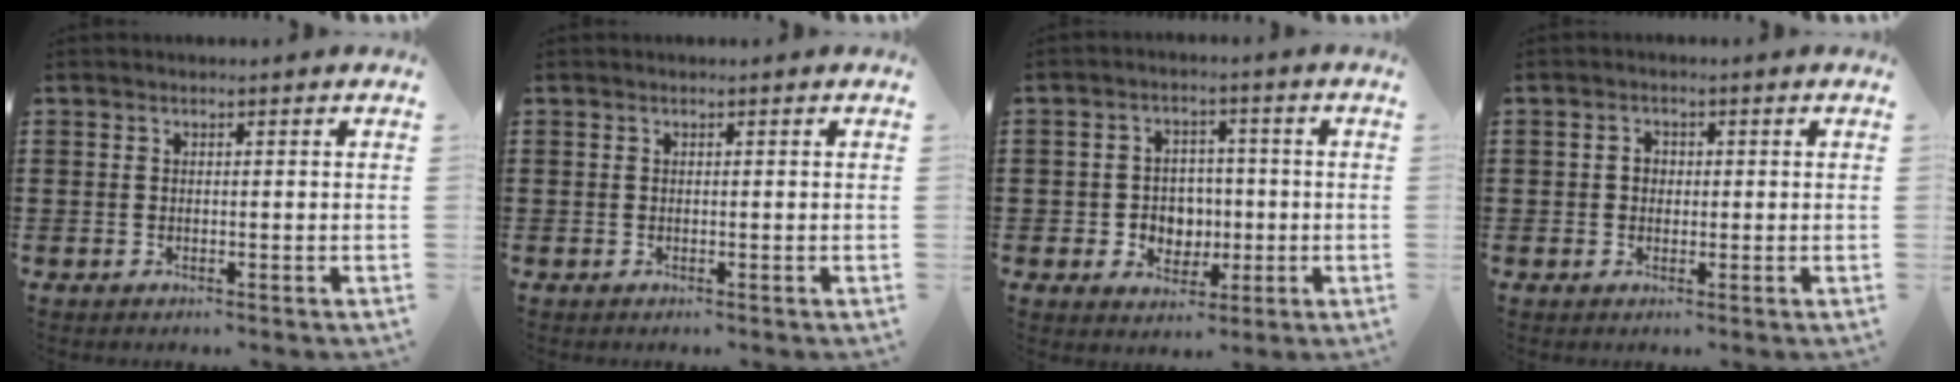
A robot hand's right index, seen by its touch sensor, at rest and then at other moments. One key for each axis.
{"total": 0.0}
{"total": 4.7, "fx": -0.6, "fy": 4.4, "fz": 1.7, "tx": -0.031, "ty": 0.004, "tz": -0.016}
{"total": 1.9, "fx": 0.0, "fy": 1.6, "fz": 1.1, "tx": -0.025, "ty": 0.006, "tz": -0.001}